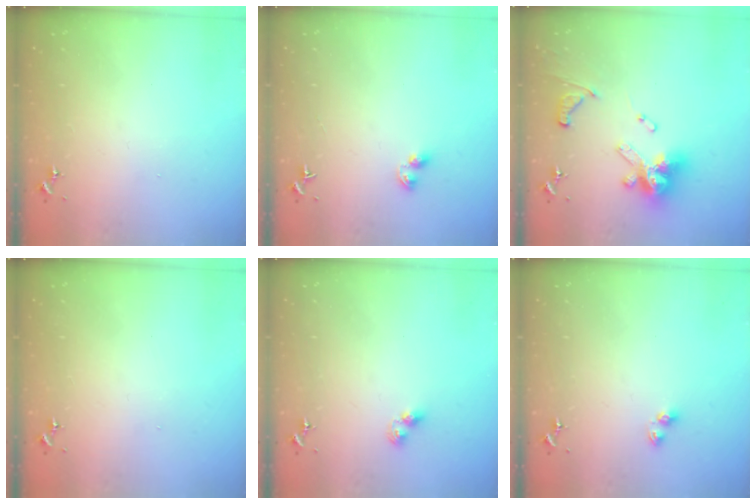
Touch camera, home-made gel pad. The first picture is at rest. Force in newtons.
{"total": 4.9, "press": 4.9, "slide": 0.6}
{"total": 18.2, "press": 18.0, "slide": 2.1}
{"total": 0.0}
{"total": 5.3, "press": 5.3, "slide": 0.4}
{"total": 5.0, "press": 5.0, "slide": 0.5}